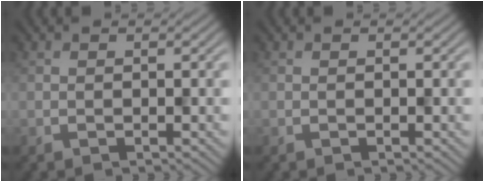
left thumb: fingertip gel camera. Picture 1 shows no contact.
{"total": 0.0}